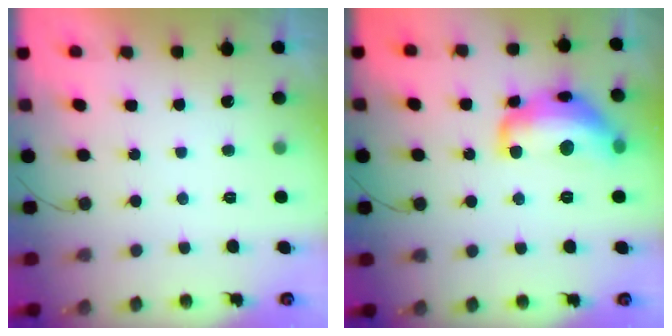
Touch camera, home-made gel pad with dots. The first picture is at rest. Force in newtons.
{"total": 16.7, "press": 16.7, "slide": 0.9}